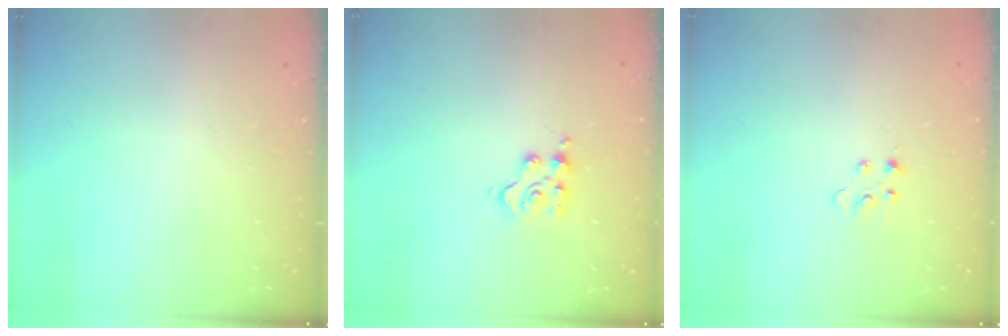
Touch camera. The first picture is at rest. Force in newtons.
{"total": 4.8, "press": 4.8, "slide": 0.5}
{"total": 2.7, "press": 2.7, "slide": 0.4}